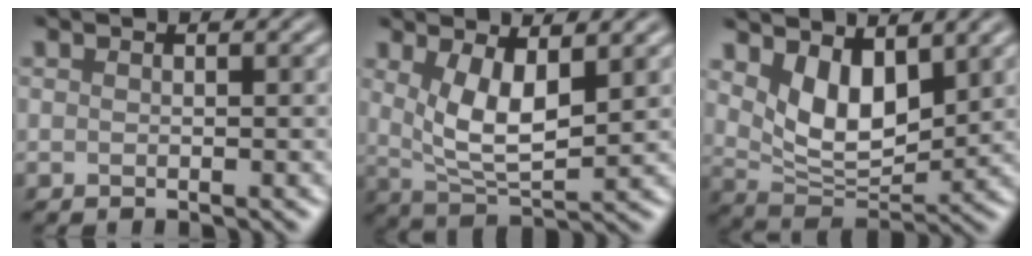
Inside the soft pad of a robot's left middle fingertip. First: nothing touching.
{"total": 4.1, "force": [0.9, 1.4, 3.8], "torque": [-0.092, -0.009, 0.043]}
{"total": 4.7, "force": [1.9, 2.4, 3.6], "torque": [-0.084, -0.012, 0.055]}